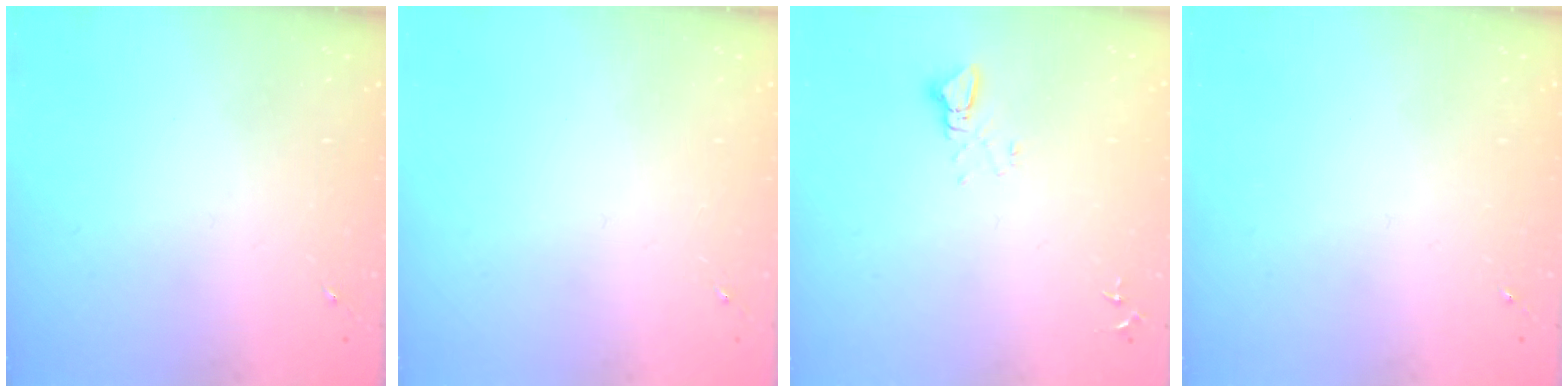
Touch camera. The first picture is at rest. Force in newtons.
{"total": 0.0}
{"total": 2.5, "press": 2.5, "slide": 0.1}
{"total": 0.0}